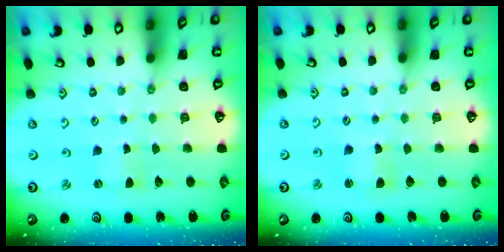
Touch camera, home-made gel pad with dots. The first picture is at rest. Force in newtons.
{"total": 1.5, "press": 1.5, "slide": 0.3}